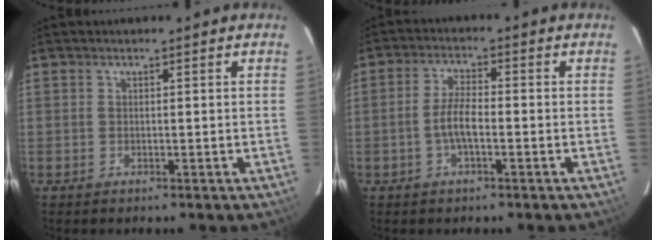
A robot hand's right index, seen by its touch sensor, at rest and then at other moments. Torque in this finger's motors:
{"motor_torque": [0.34, -0.24, 0.29, 0.08]}